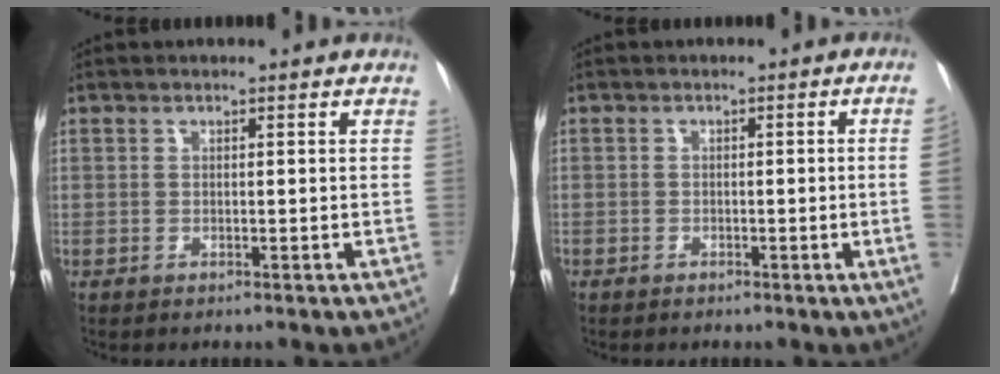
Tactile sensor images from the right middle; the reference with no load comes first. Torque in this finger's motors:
{"motor_torque": [0.95, -0.96, -0.76, -0.21]}